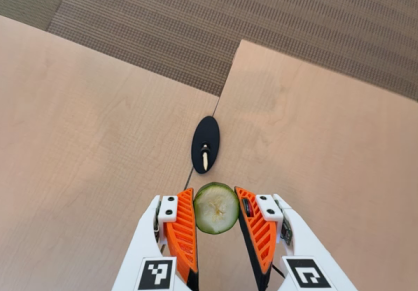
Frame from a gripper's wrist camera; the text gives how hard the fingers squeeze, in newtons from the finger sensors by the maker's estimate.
{"total": 11.0, "left": 11.2, "right": 10.8}